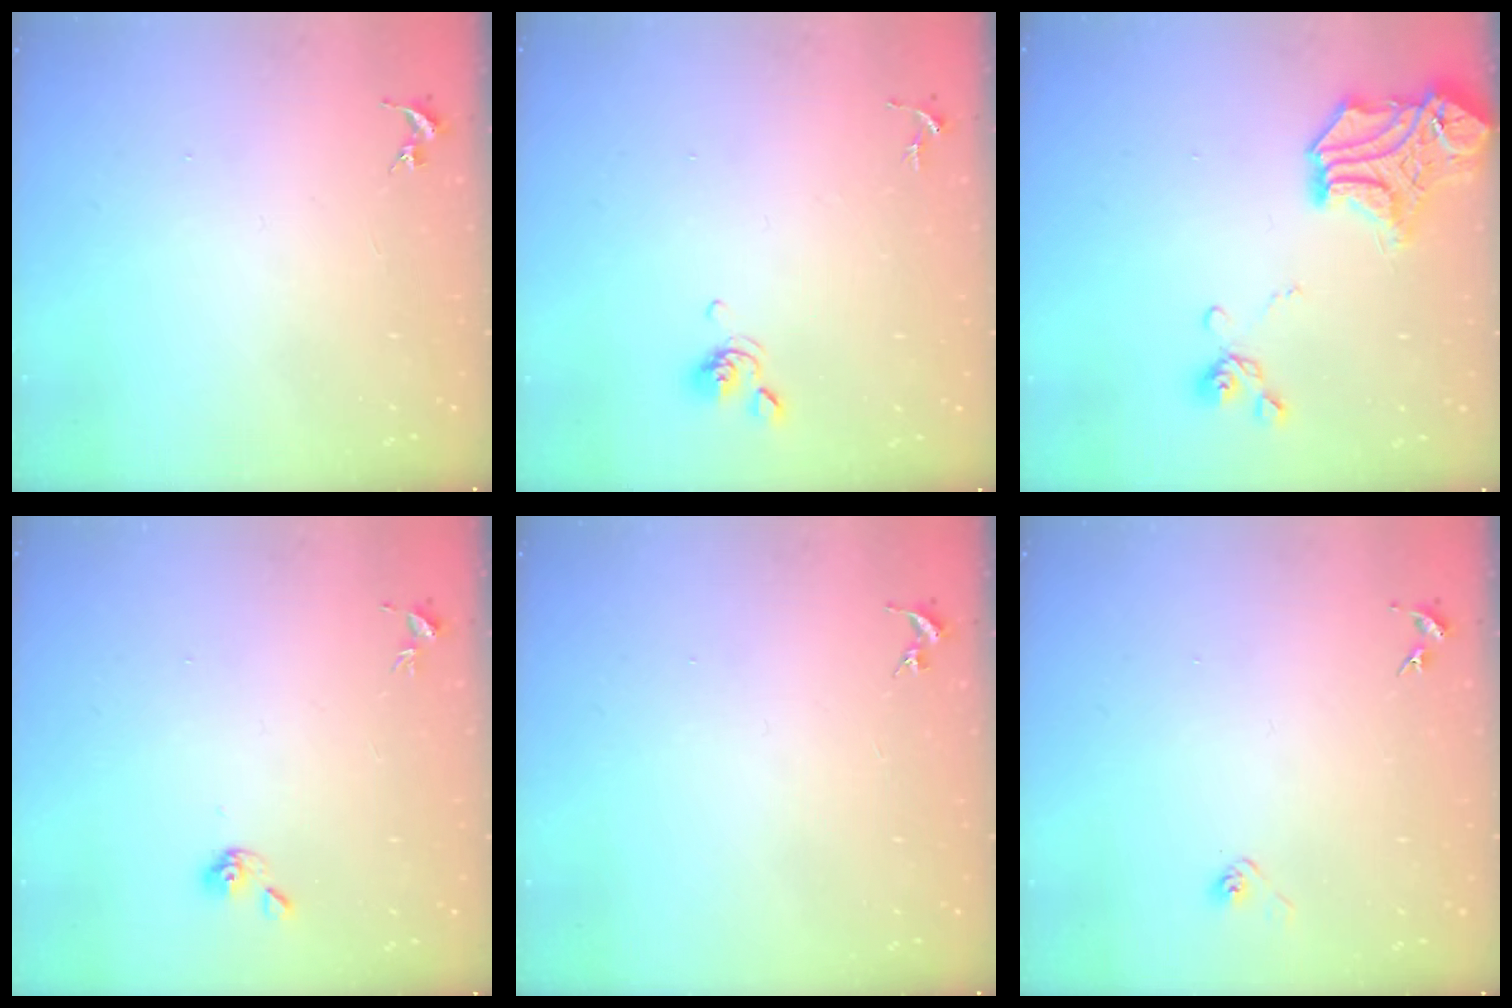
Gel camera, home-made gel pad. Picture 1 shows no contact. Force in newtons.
{"total": 6.0, "press": 5.9, "slide": 1.2}
{"total": 18.0, "press": 17.9, "slide": 1.8}
{"total": 4.8, "press": 4.8, "slide": 0.8}
{"total": 0.0}
{"total": 2.8, "press": 2.6, "slide": 1.1}